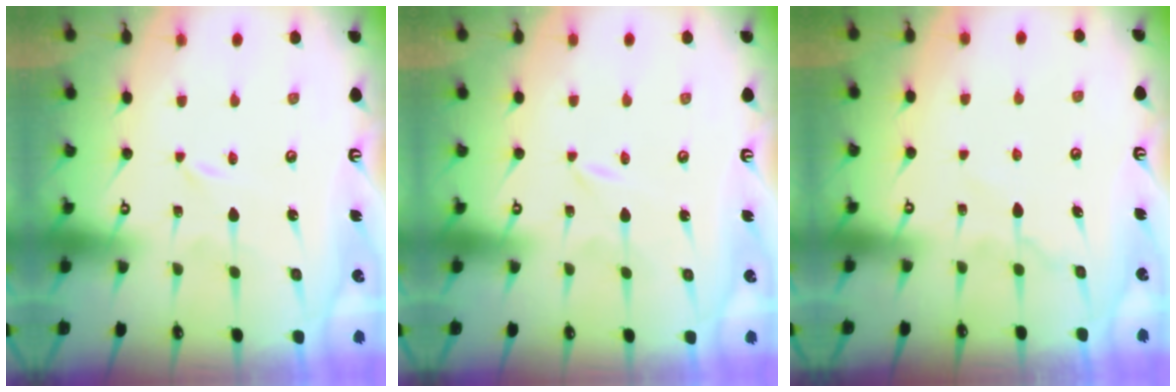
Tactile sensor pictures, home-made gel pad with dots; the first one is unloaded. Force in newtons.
{"total": 0.0}
{"total": 6.9, "press": 6.8, "slide": 0.9}